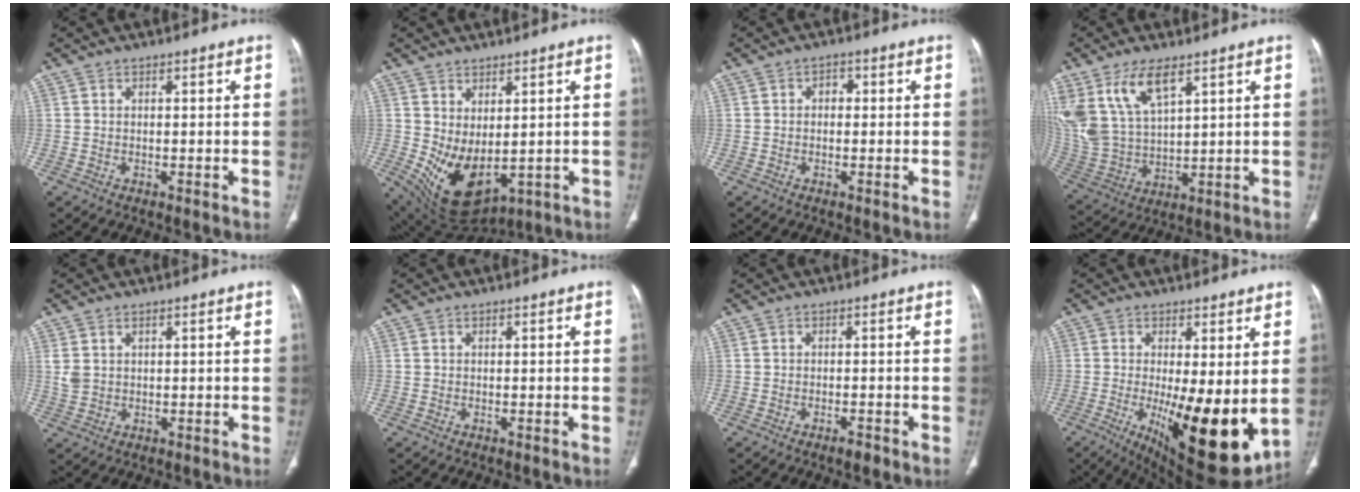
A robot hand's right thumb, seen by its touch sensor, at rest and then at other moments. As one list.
[{"total": 11.0, "force": [-0.1, 6.3, 9.1], "torque": [-0.150, -0.018, 0.034]}, {"total": 1.8, "force": [0.2, 1.4, 1.1], "torque": [-0.004, 0.007, -0.001]}, {"total": 14.6, "force": [8.1, 6.9, 10.0], "torque": [-0.199, -0.023, 0.178]}, {"total": 2.9, "force": [1.1, 2.0, 1.7], "torque": [-0.038, 0.005, 0.031]}, {"total": 0.0}, {"total": 1.8, "force": [-1.2, 0.5, 1.1], "torque": [-0.020, 0.002, -0.020]}, {"total": 17.9, "force": [-2.5, 6.1, 16.6], "torque": [-0.227, -0.037, -0.014]}]